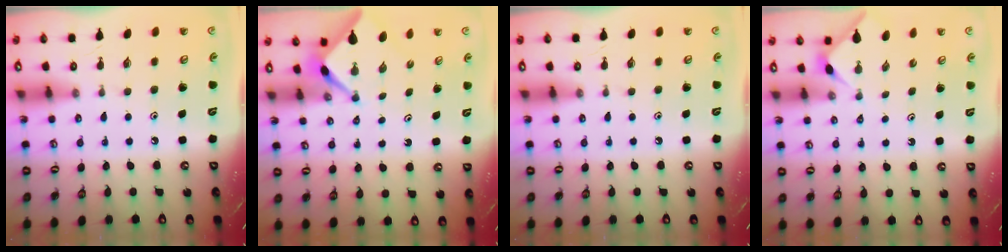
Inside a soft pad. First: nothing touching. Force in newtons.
{"total": 2.4, "press": 2.4, "slide": 0.3}
{"total": 0.0}
{"total": 2.5, "press": 2.5, "slide": 0.4}